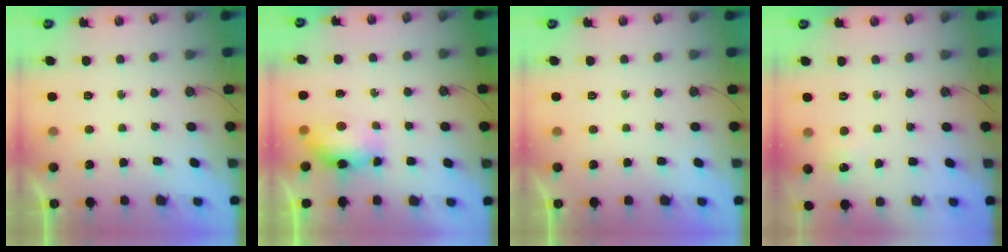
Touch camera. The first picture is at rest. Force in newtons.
{"total": 11.3, "press": 8.7, "slide": 7.2}
{"total": 0.0}
{"total": 4.6, "press": 4.5, "slide": 0.5}